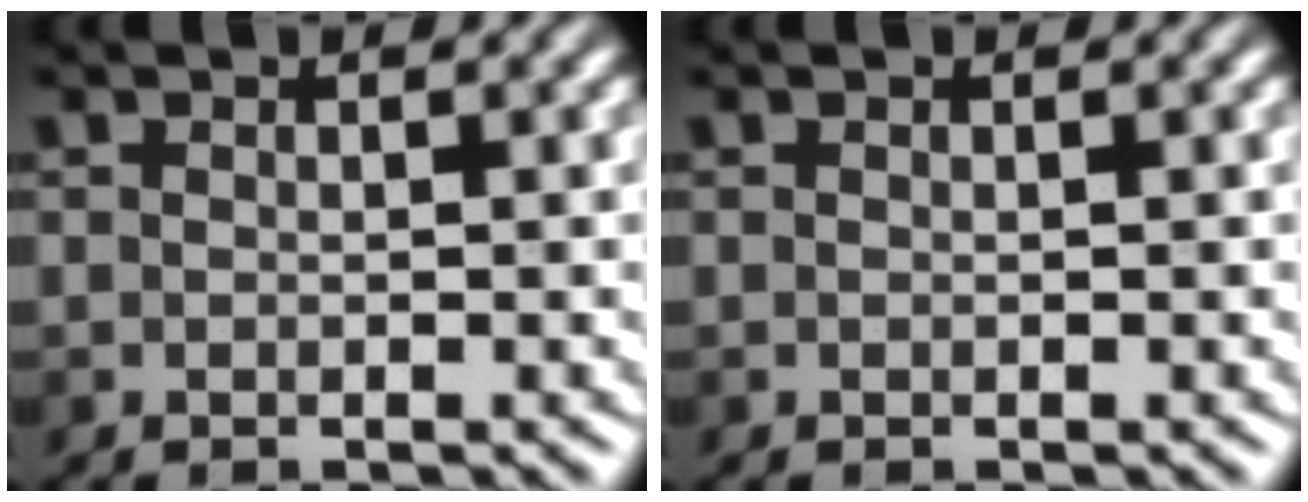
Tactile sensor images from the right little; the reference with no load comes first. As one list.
[{"total": 0.0}]